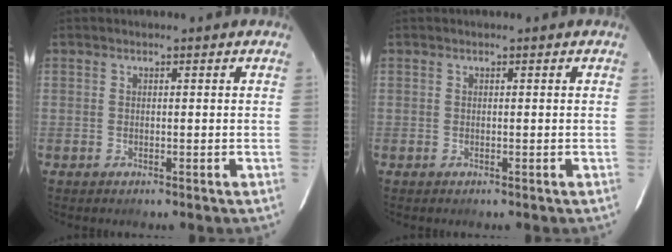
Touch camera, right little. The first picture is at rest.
{"total": 0.0}